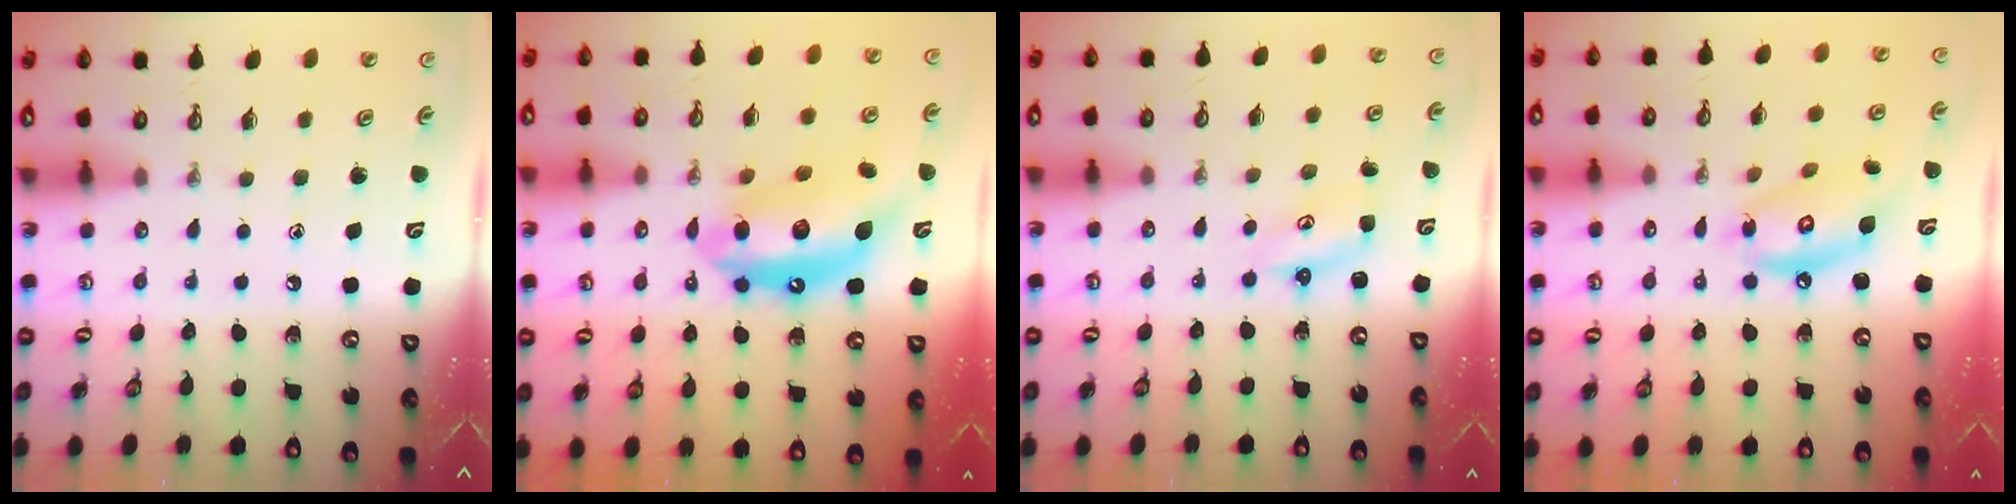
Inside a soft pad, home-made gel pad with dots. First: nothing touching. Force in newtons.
{"total": 15.9, "press": 15.8, "slide": 1.3}
{"total": 3.2, "press": 3.2, "slide": 0.3}
{"total": 12.8, "press": 12.8, "slide": 1.2}